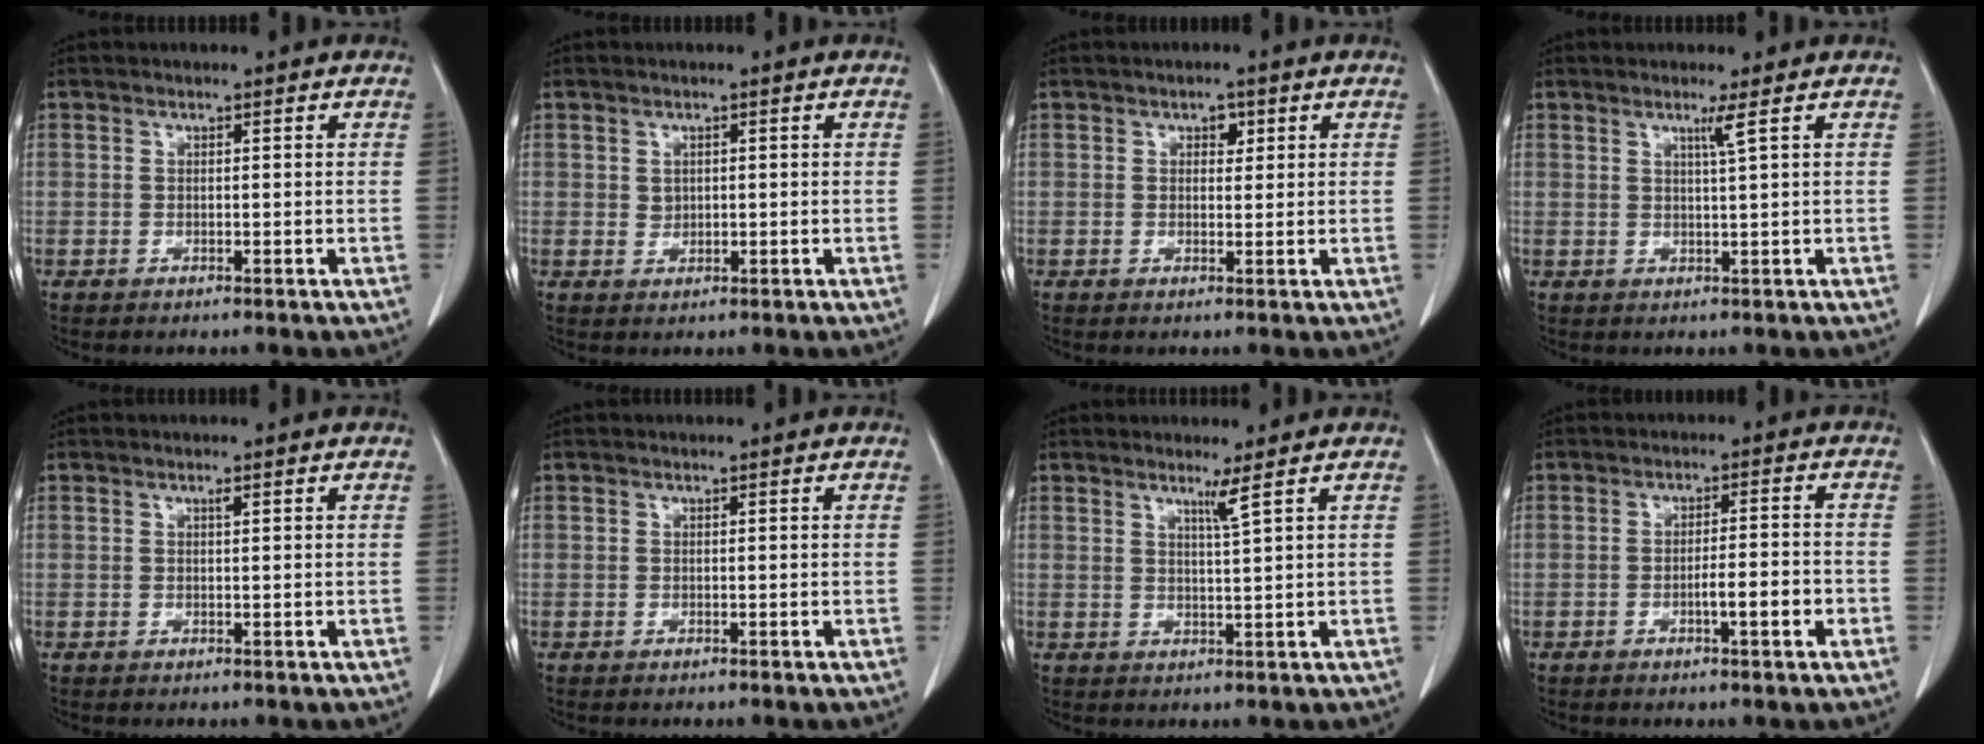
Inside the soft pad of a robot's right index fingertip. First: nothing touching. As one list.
[{"total": 1.3, "force": [0.3, 1.1, 0.6], "torque": [-0.009, -0.002, 0.008]}, {"total": 1.8, "force": [0.8, 1.2, 1.1], "torque": [-0.012, 0.001, 0.009]}, {"total": 1.9, "force": [1.0, -0.8, 1.5], "torque": [-0.033, -0.007, 0.021]}, {"total": 0.6, "force": [0.3, 0.0, 0.5], "torque": [-0.010, 0.000, 0.005]}, {"total": 0.0}, {"total": 2.2, "force": [1.4, -1.0, 1.4], "torque": [-0.033, -0.017, 0.031]}, {"total": 4.5, "force": [-1.7, 0.4, 4.1], "torque": [-0.060, 0.001, -0.026]}]